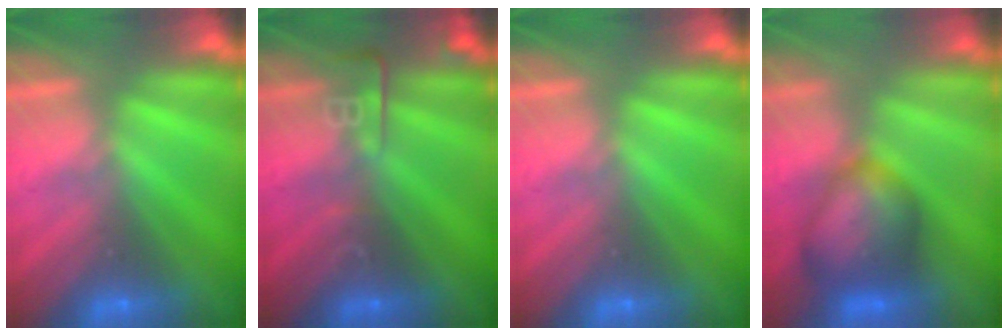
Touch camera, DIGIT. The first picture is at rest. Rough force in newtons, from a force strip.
{"total": 2.6}
{"total": 0.0}
{"total": 6.6}